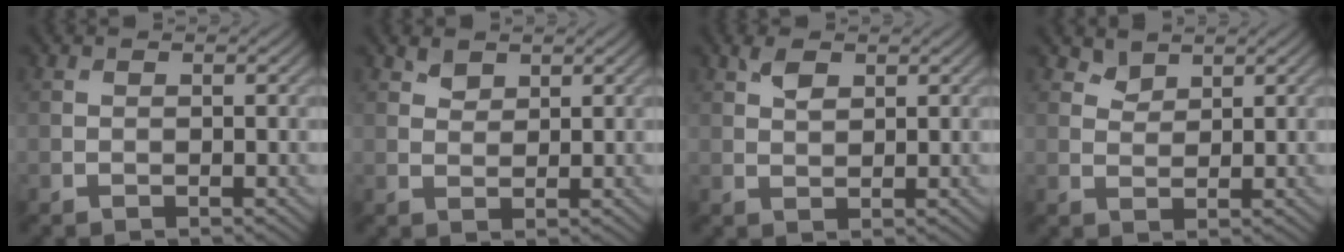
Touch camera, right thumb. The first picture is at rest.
{"total": 1.6, "force": [1.2, 0.9, 0.5], "torque": [-0.012, -0.002, 0.026]}
{"total": 2.2, "force": [1.2, 1.1, 1.4], "torque": [-0.031, 0.002, 0.025]}
{"total": 1.8, "force": [1.5, 0.9, 0.4], "torque": [-0.009, -0.006, 0.034]}